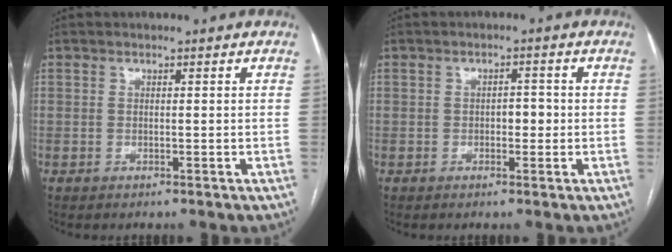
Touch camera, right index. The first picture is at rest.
{"total": 2.4, "force": [-0.2, 1.3, 2.0], "torque": [-0.026, 0.008, -0.003]}